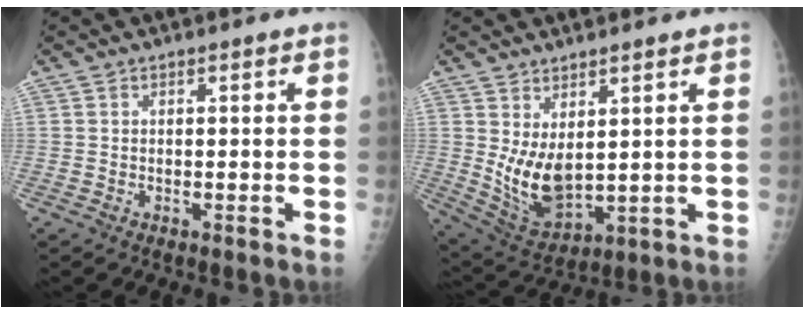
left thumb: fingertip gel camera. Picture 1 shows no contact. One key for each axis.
{"total": 9.8, "fx": 2.6, "fy": 4.9, "fz": 8.1, "tx": -0.136, "ty": -0.033, "tz": 0.067}